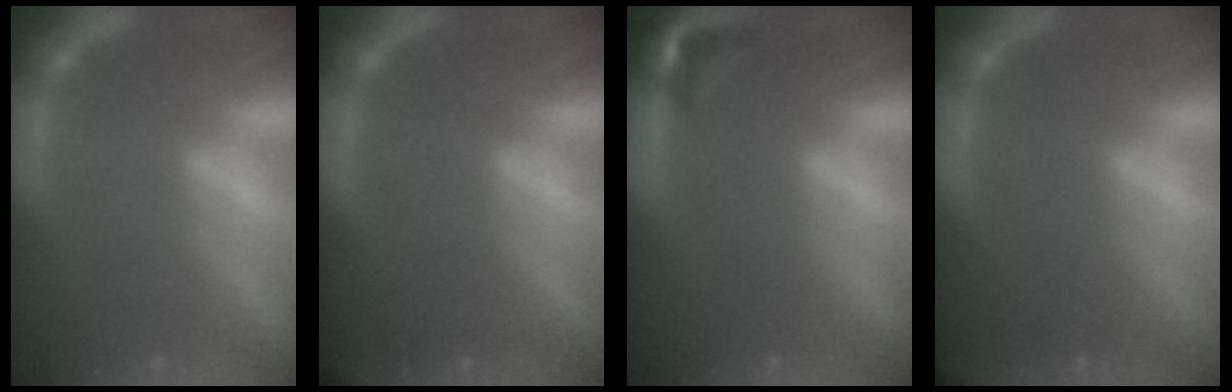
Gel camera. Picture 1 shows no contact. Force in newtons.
{"total": 1.4}
{"total": 2.4}
{"total": 2.4}